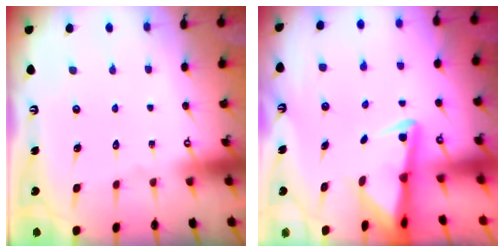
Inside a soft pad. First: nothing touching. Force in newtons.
{"total": 3.4, "press": 3.4, "slide": 0.6}